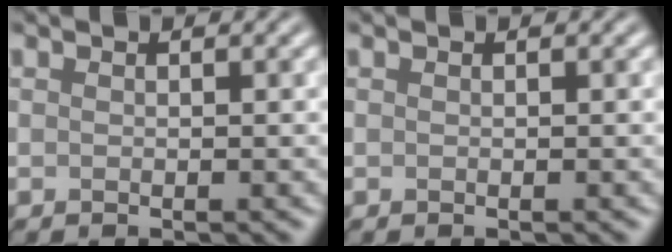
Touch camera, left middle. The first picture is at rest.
{"total": 0.0}